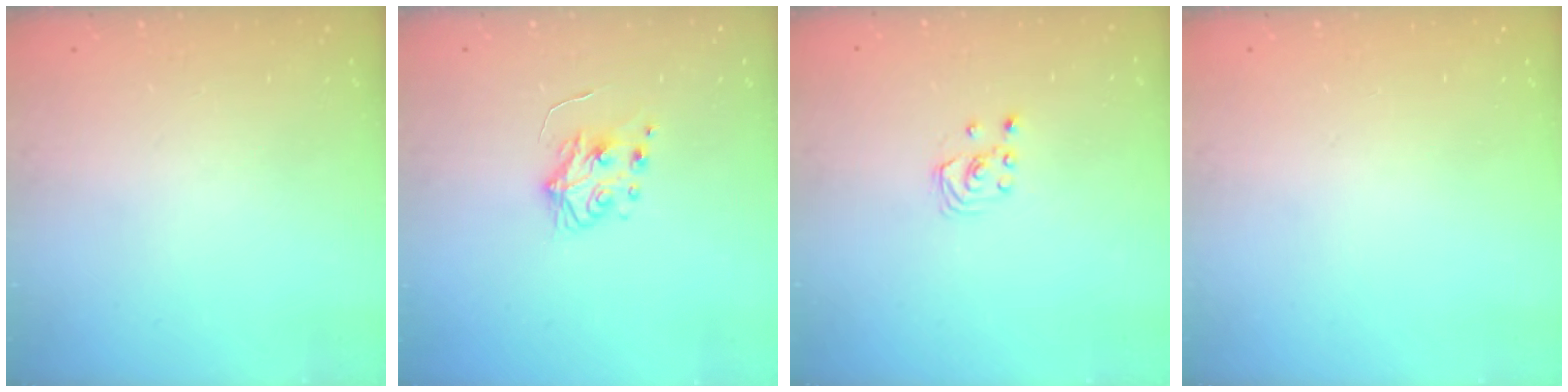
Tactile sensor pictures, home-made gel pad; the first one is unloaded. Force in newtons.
{"total": 5.9, "press": 5.9, "slide": 0.6}
{"total": 1.8, "press": 1.8, "slide": 0.2}
{"total": 0.0}